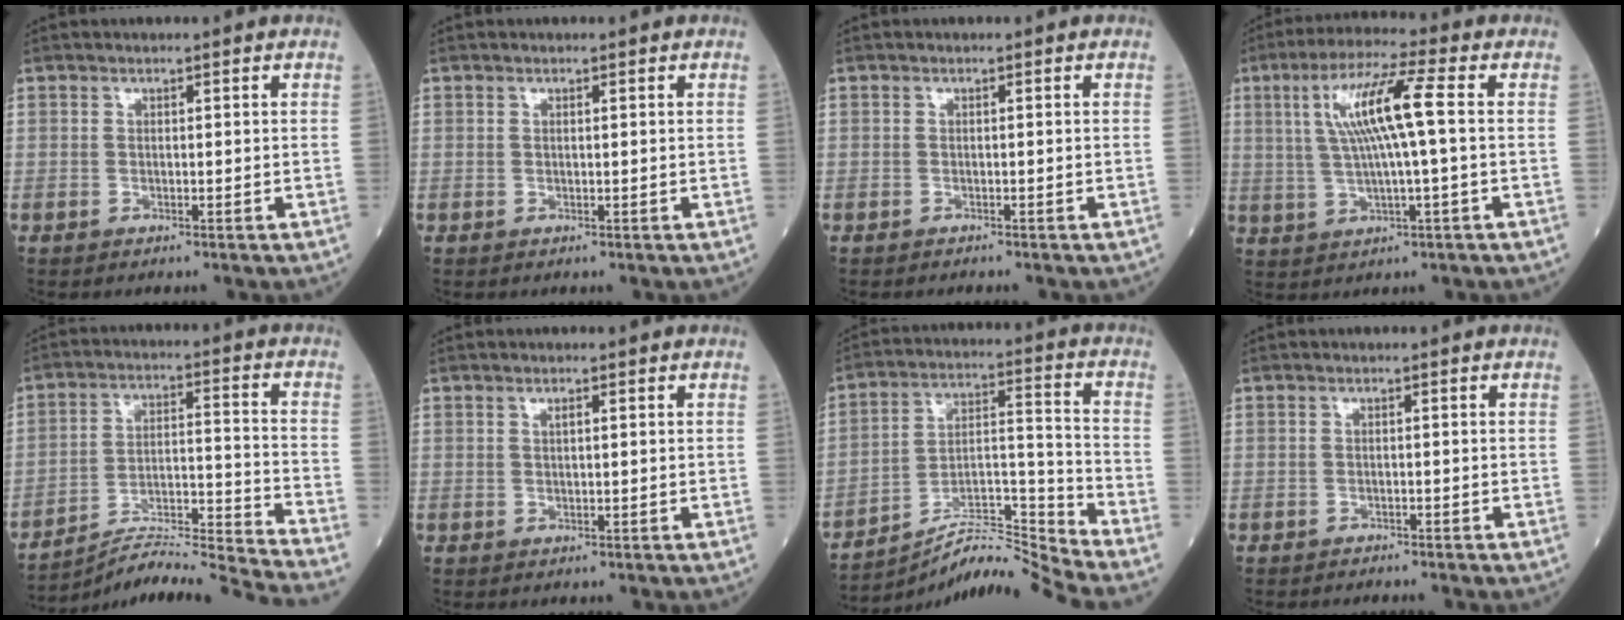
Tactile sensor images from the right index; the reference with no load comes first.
{"total": 0.0}
{"total": 1.3, "force": [-1.2, 0.3, 0.6], "torque": [-0.012, -0.003, -0.014]}
{"total": 10.4, "force": [1.8, 0.2, 10.3], "torque": [-0.201, 0.016, 0.032]}
{"total": 16.7, "force": [-15.7, -3.6, 4.1], "torque": [-0.054, 0.011, -0.252]}
{"total": 0.9, "force": [0.4, 0.1, 0.8], "torque": [-0.019, 0.001, 0.005]}
{"total": 12.1, "force": [-11.5, -2.8, 2.7], "torque": [-0.042, 0.039, -0.203]}
{"total": 1.1, "force": [-1.1, 0.0, 0.2], "torque": [-0.005, -0.003, -0.016]}